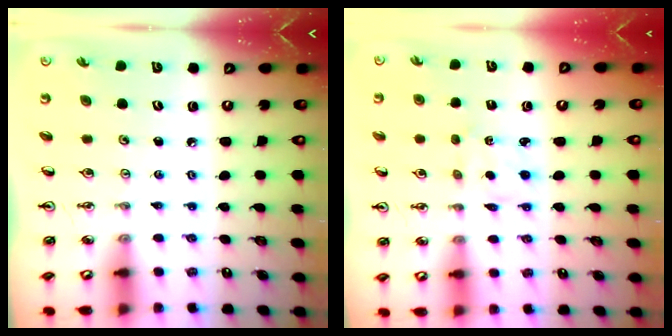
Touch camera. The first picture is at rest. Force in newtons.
{"total": 2.5, "press": 2.4, "slide": 0.6}